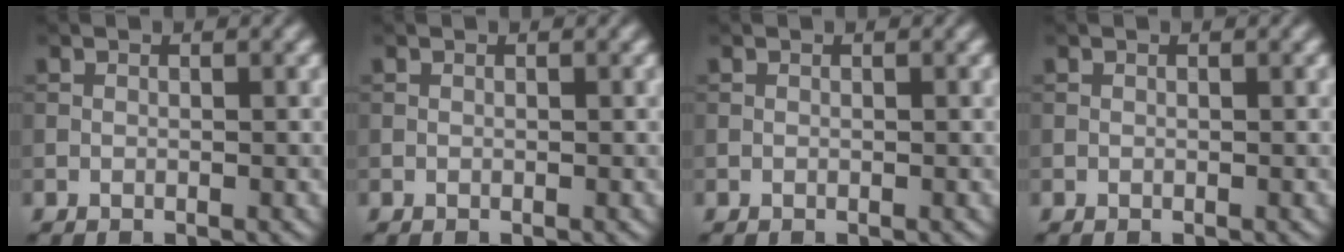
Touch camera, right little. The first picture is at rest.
{"total": 0.0}
{"total": 0.0}
{"total": 0.0}